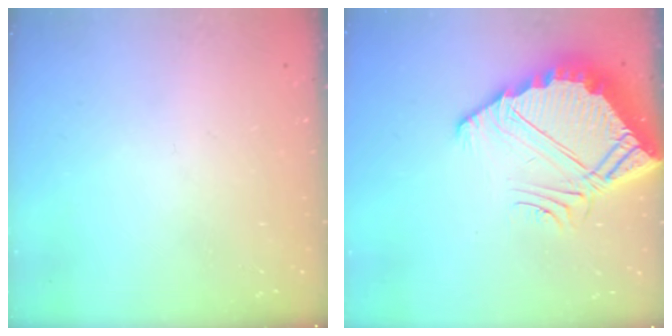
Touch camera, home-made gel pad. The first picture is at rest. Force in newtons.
{"total": 10.4, "press": 10.4, "slide": 0.6}